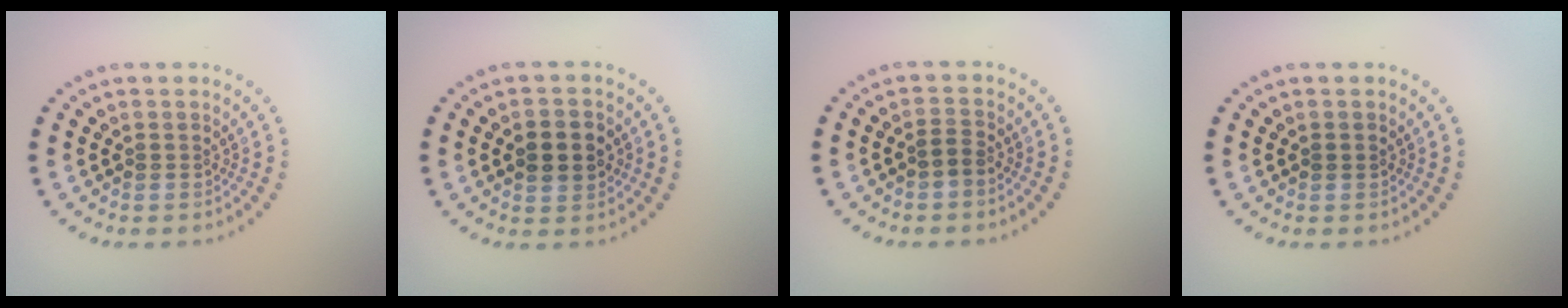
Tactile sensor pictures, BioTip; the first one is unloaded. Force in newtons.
{"total": 2.9, "press": 2.9, "slide": 0.2}
{"total": 1.4, "press": 1.2, "slide": 0.8}
{"total": 0.7, "press": 0.7, "slide": 0.1}